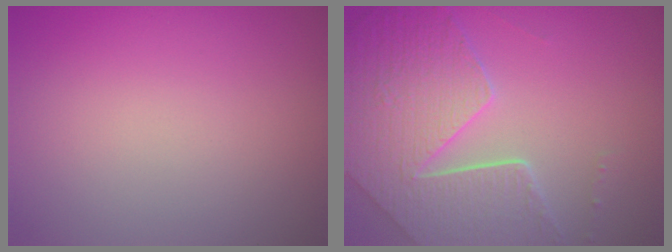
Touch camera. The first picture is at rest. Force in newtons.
{"total": 7.5, "press": 5.6, "slide": 5.0}